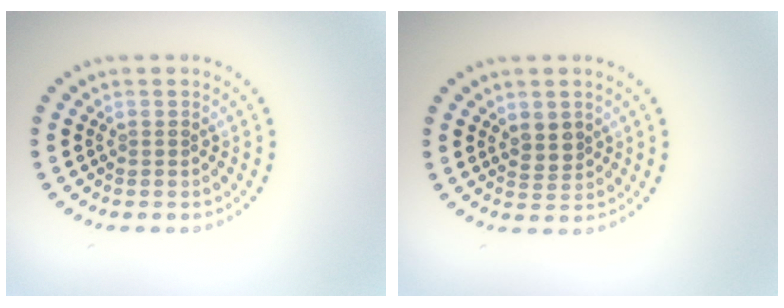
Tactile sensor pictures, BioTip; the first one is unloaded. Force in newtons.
{"total": 2.0, "press": 1.8, "slide": 0.8}